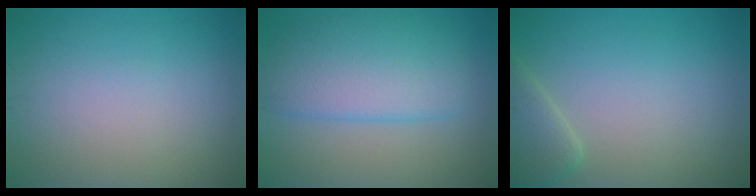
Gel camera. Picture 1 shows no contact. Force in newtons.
{"total": 6.3, "press": 6.3, "slide": 0.2}
{"total": 2.6, "press": 2.5, "slide": 0.3}